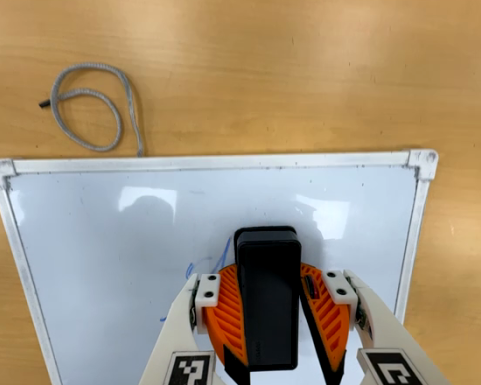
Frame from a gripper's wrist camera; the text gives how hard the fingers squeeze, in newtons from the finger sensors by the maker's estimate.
{"total": 14.7, "left": 16.4, "right": 13.0}